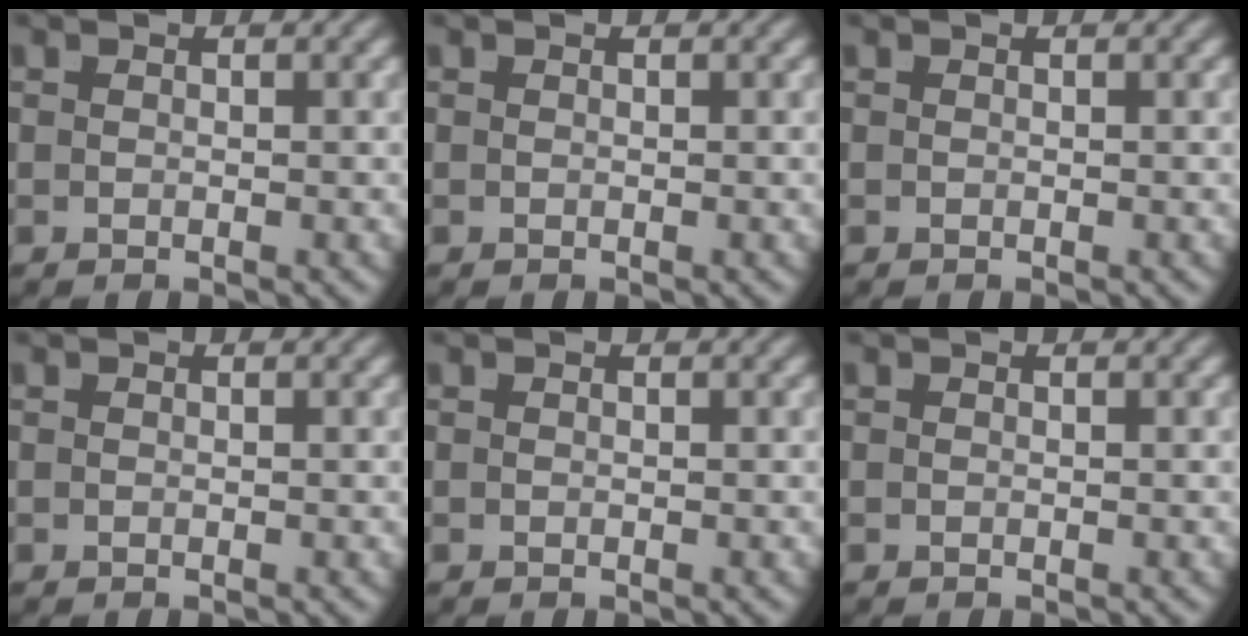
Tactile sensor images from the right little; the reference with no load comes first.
{"total": 0.0}
{"total": 0.0}
{"total": 0.0}
{"total": 0.0}
{"total": 0.0}